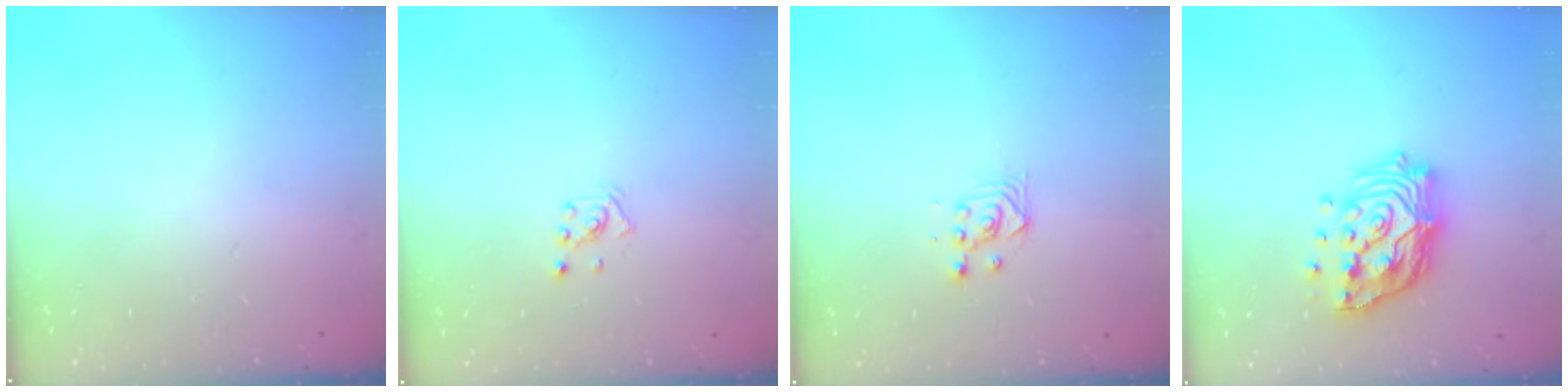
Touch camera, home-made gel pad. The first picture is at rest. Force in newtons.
{"total": 2.0, "press": 2.0, "slide": 0.6}
{"total": 3.3, "press": 3.3, "slide": 0.4}
{"total": 17.0, "press": 16.8, "slide": 2.2}